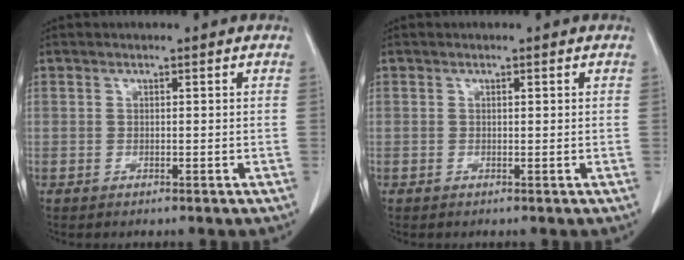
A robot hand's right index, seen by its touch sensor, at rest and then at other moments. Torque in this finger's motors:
{"motor_torque": [-0.04, 0.05, -0.02, -0.01]}